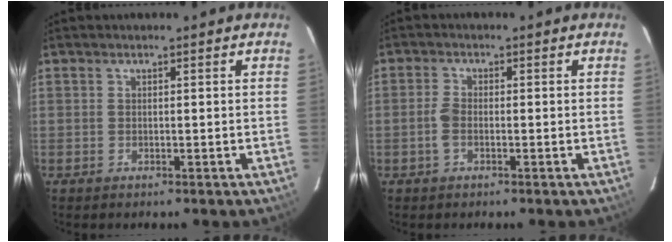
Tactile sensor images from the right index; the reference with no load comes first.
{"total": 2.4, "force": [-0.8, 1.1, 2.0], "torque": [-0.053, 0.004, -0.017]}